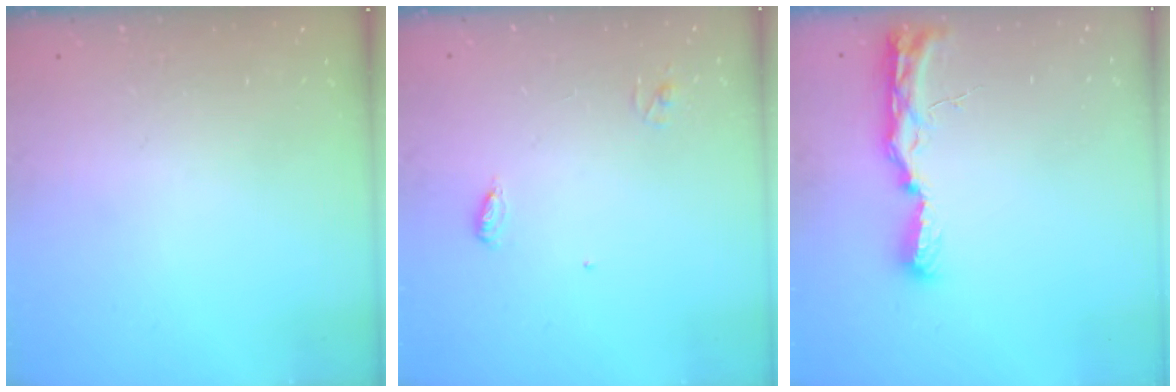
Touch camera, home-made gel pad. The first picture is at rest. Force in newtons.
{"total": 3.8, "press": 3.8, "slide": 0.3}
{"total": 11.1, "press": 9.8, "slide": 5.2}